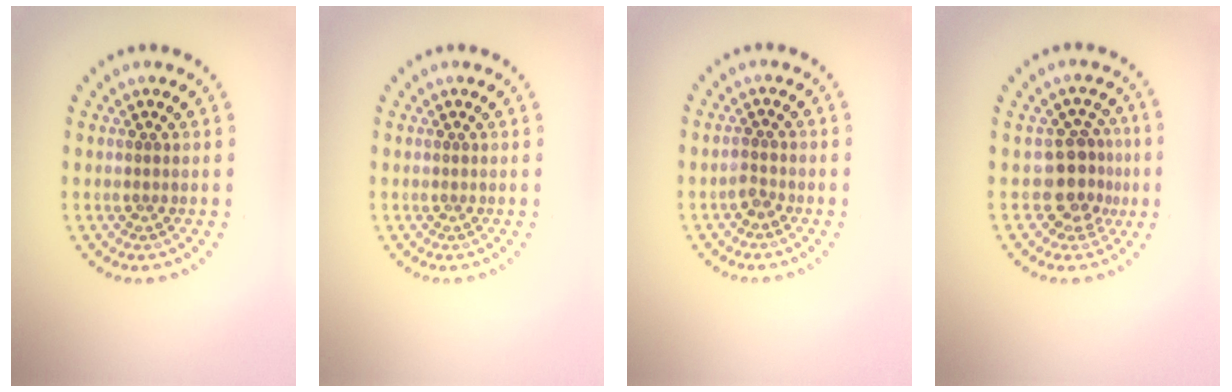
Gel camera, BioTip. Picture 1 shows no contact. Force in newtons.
{"total": 0.0}
{"total": 1.1, "press": 0.9, "slide": 0.7}
{"total": 3.6, "press": 2.9, "slide": 2.1}